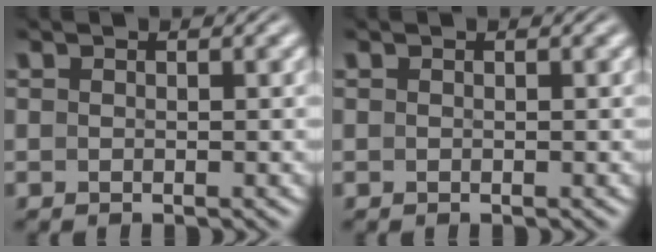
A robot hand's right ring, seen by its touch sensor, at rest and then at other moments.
{"total": 0.0}